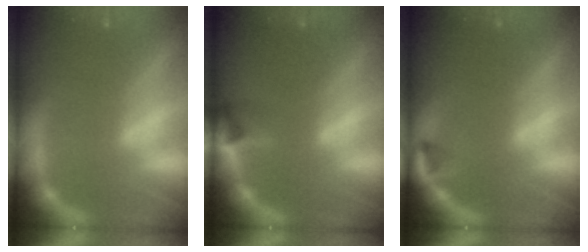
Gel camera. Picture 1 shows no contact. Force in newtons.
{"total": 2.4}
{"total": 1.5}